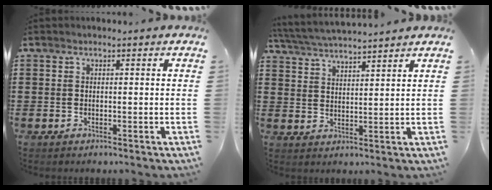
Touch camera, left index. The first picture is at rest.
{"total": 4.1, "force": [4.1, -0.4, 0.7], "torque": [-0.030, -0.020, 0.071]}